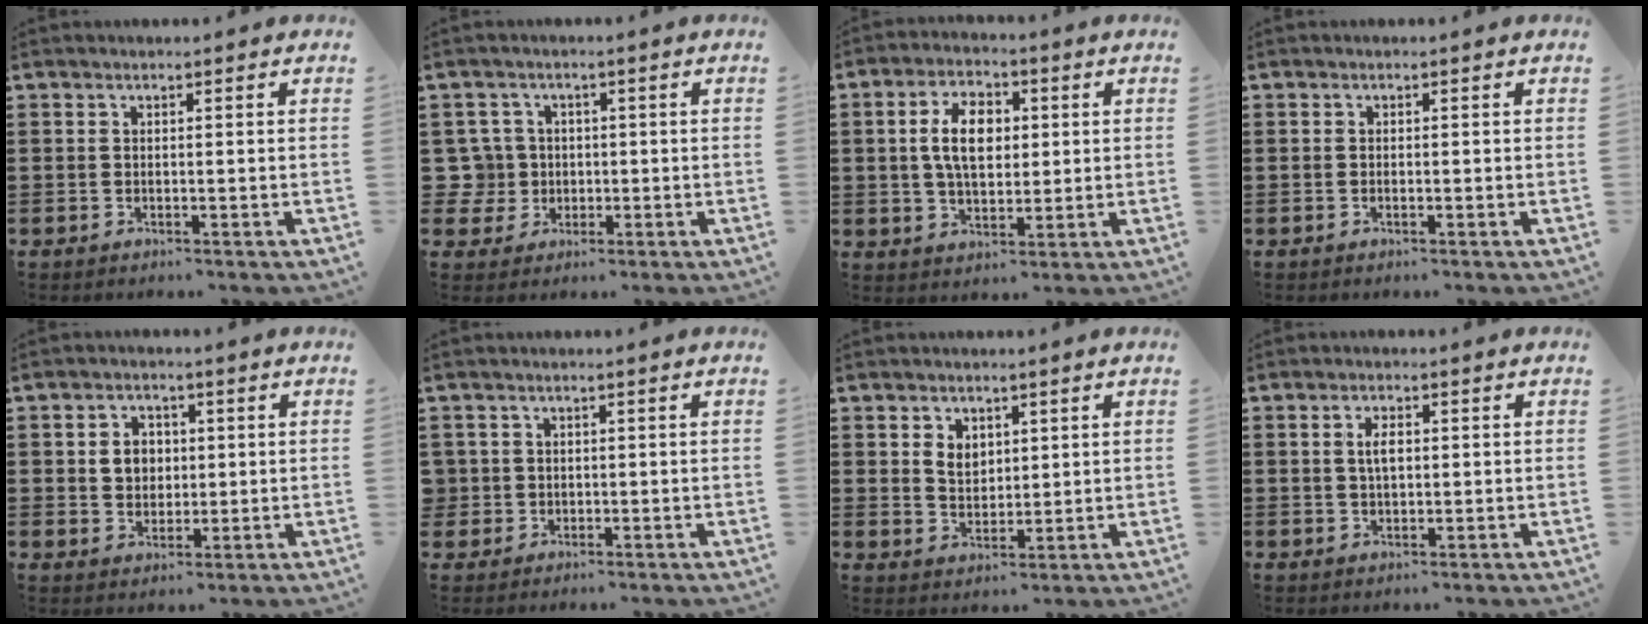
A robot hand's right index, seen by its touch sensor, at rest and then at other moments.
{"total": 5.1, "force": [-0.1, 5.0, 1.2], "torque": [-0.057, 0.011, -0.006]}
{"total": 7.8, "force": [1.0, 4.5, 6.3], "torque": [-0.136, 0.010, 0.010]}
{"total": 0.0}
{"total": 4.0, "force": [0.5, 3.4, 2.0], "torque": [-0.043, 0.009, 0.004]}
{"total": 1.8, "force": [-0.2, 1.8, 0.2], "torque": [-0.012, 0.007, -0.007]}
{"total": 3.3, "force": [1.4, 2.6, 1.6], "torque": [-0.039, 0.010, 0.025]}
{"total": 2.8, "force": [0.4, 1.2, 2.5], "torque": [-0.052, 0.005, 0.006]}